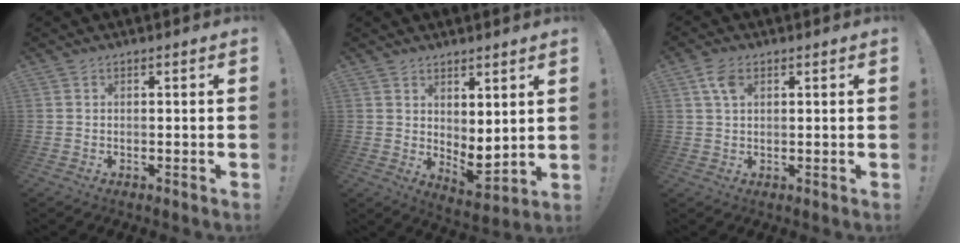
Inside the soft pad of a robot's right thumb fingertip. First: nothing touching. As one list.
[{"total": 5.1, "force": [2.7, 2.7, 3.3], "torque": [-0.032, -0.038, 0.056]}, {"total": 4.6, "force": [1.9, 2.5, 3.3], "torque": [-0.068, 0.004, 0.037]}]